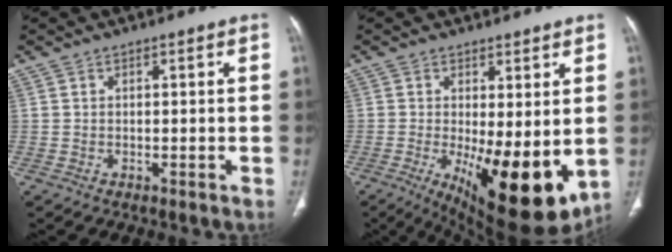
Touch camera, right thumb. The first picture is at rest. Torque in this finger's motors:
{"motor_torque": [2.79, 2.22, 1.26, -1.13, 0.50]}